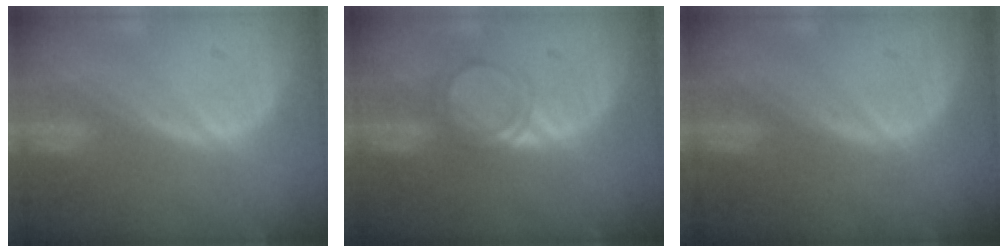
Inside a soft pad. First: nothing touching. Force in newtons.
{"total": 3.0, "press": 3.0, "slide": 0.3}
{"total": 0.0}